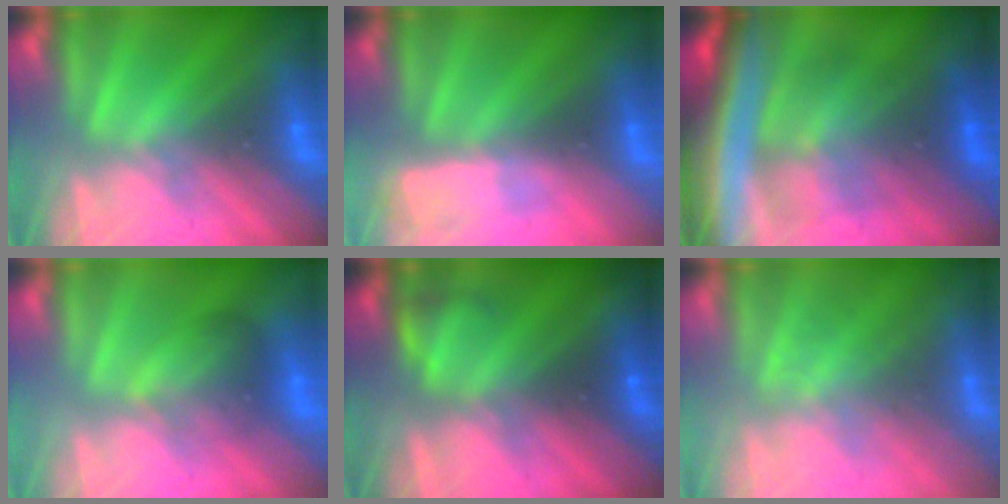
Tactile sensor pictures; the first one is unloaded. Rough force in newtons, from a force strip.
{"total": 3.0}
{"total": 7.2}
{"total": 2.0}
{"total": 2.3}
{"total": 1.8}